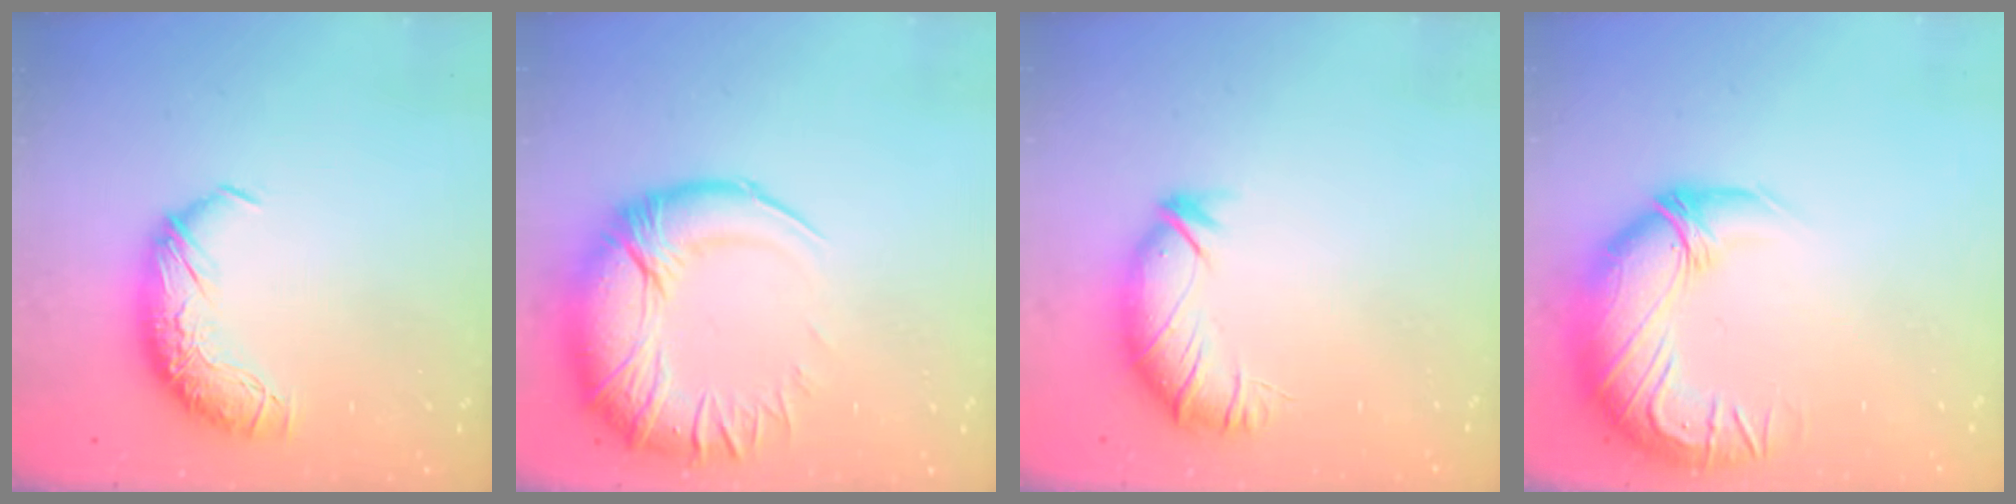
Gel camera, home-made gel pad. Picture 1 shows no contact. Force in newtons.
{"total": 8.0, "press": 6.7, "slide": 4.5}
{"total": 3.2, "press": 2.5, "slide": 2.0}
{"total": 6.3, "press": 5.0, "slide": 3.7}